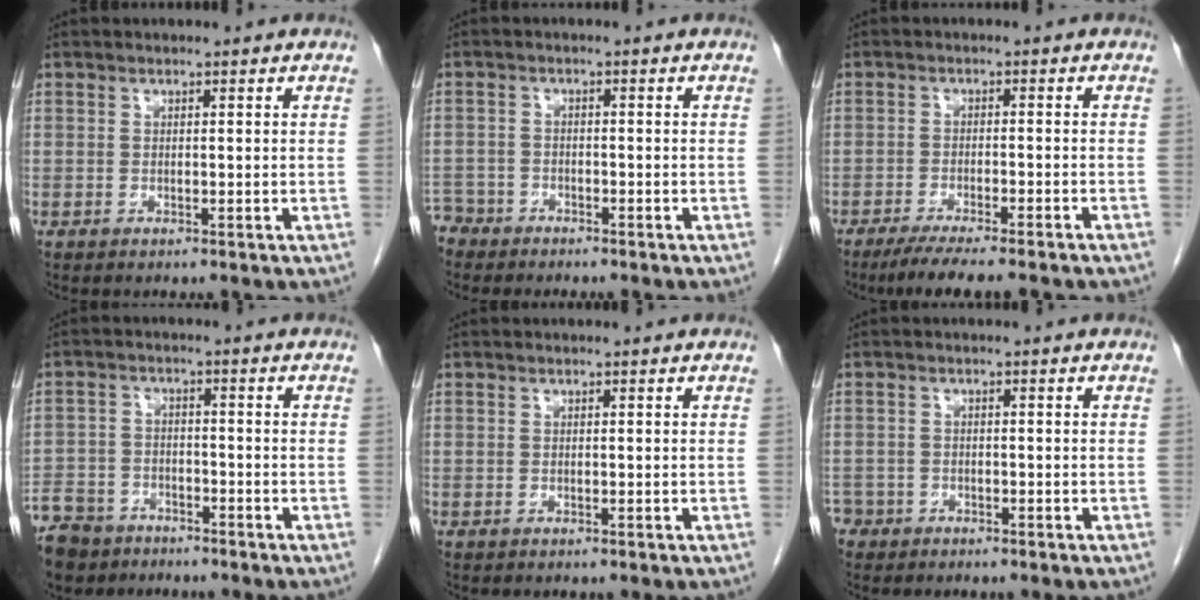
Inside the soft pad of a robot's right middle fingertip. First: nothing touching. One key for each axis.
{"total": 4.4, "fx": -3.9, "fy": 2.1, "fz": -0.2, "tx": 0.001, "ty": 0.000, "tz": -0.077}
{"total": 10.6, "fx": -8.8, "fy": 0.9, "fz": 5.9, "tx": -0.074, "ty": -0.018, "tz": -0.129}
{"total": 11.8, "fx": -8.8, "fy": 7.1, "fz": 3.3, "tx": -0.100, "ty": -0.004, "tz": -0.146}
{"total": 0.0}
{"total": 3.1, "fx": -2.4, "fy": 2.0, "fz": -0.2, "tx": -0.003, "ty": 0.006, "tz": -0.046}